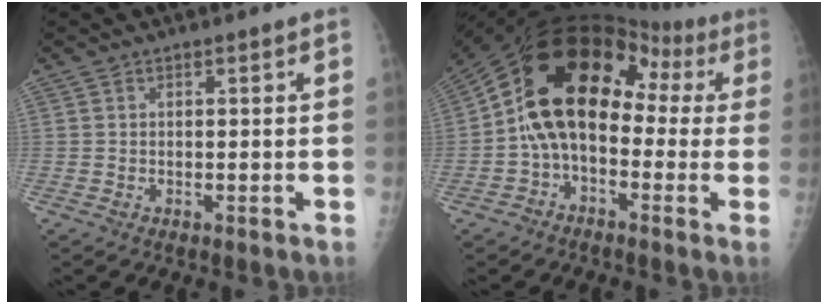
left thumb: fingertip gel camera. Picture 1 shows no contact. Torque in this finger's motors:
{"motor_torque": [0.00, 3.67, 0.71, 0.07, 0.88]}